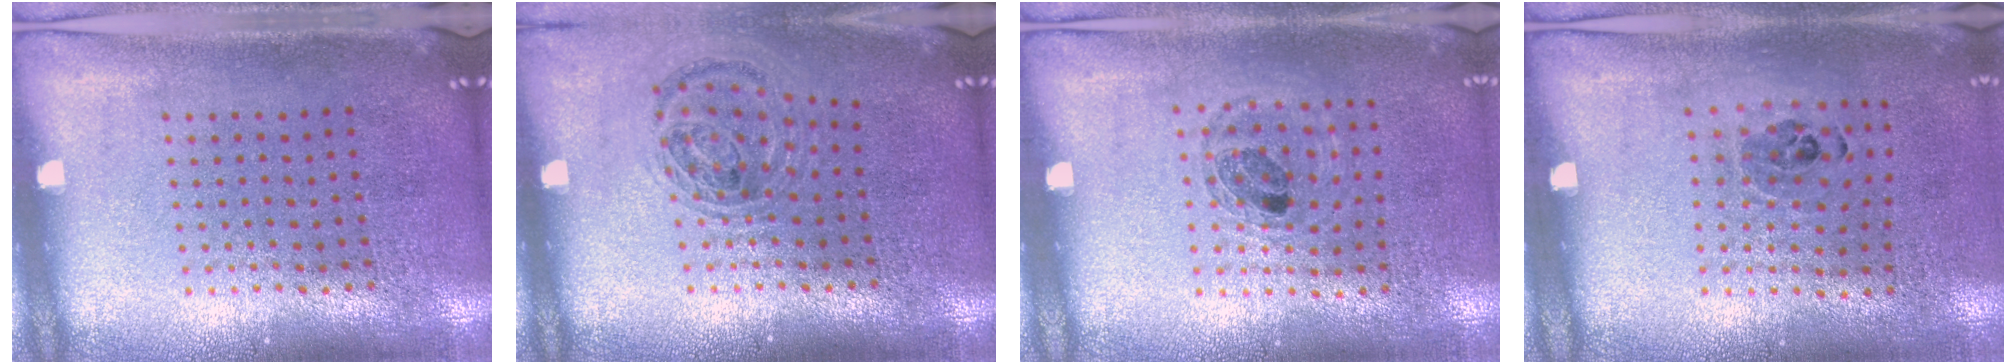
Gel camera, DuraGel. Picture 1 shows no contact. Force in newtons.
{"total": 0.9, "press": 0.9, "slide": 0.3}
{"total": 0.9, "press": 0.9, "slide": 0.1}
{"total": 0.9, "press": 0.8, "slide": 0.6}